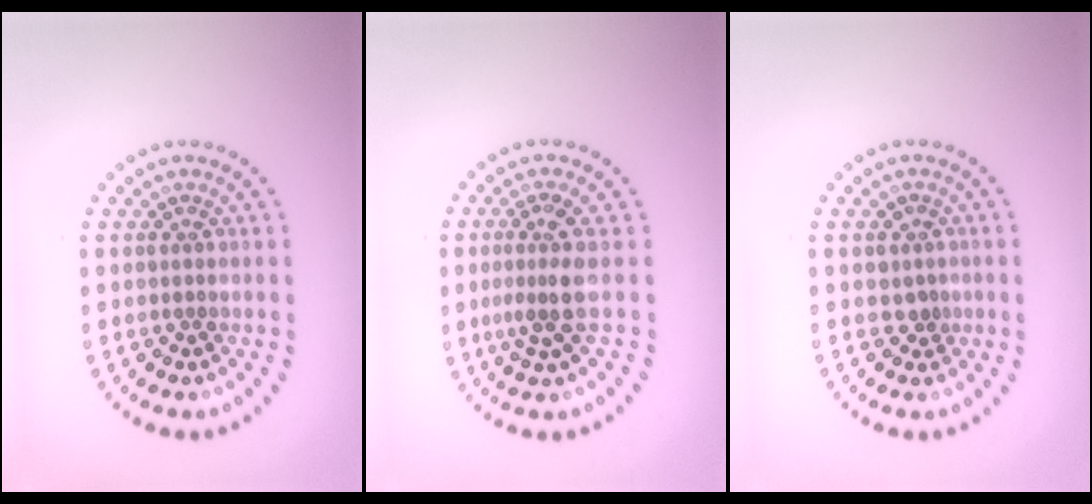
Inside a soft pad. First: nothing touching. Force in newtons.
{"total": 2.7, "press": 2.1, "slide": 1.8}
{"total": 1.1, "press": 1.0, "slide": 0.4}